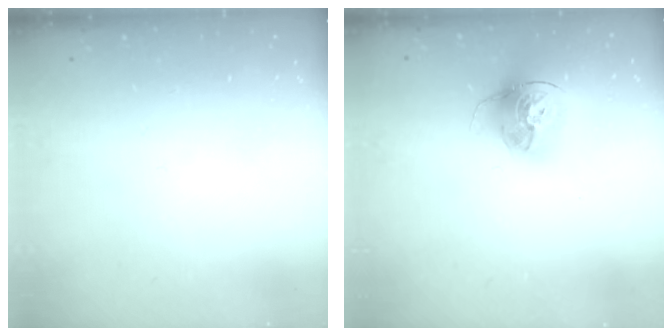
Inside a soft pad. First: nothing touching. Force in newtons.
{"total": 16.2, "press": 16.1, "slide": 1.8}